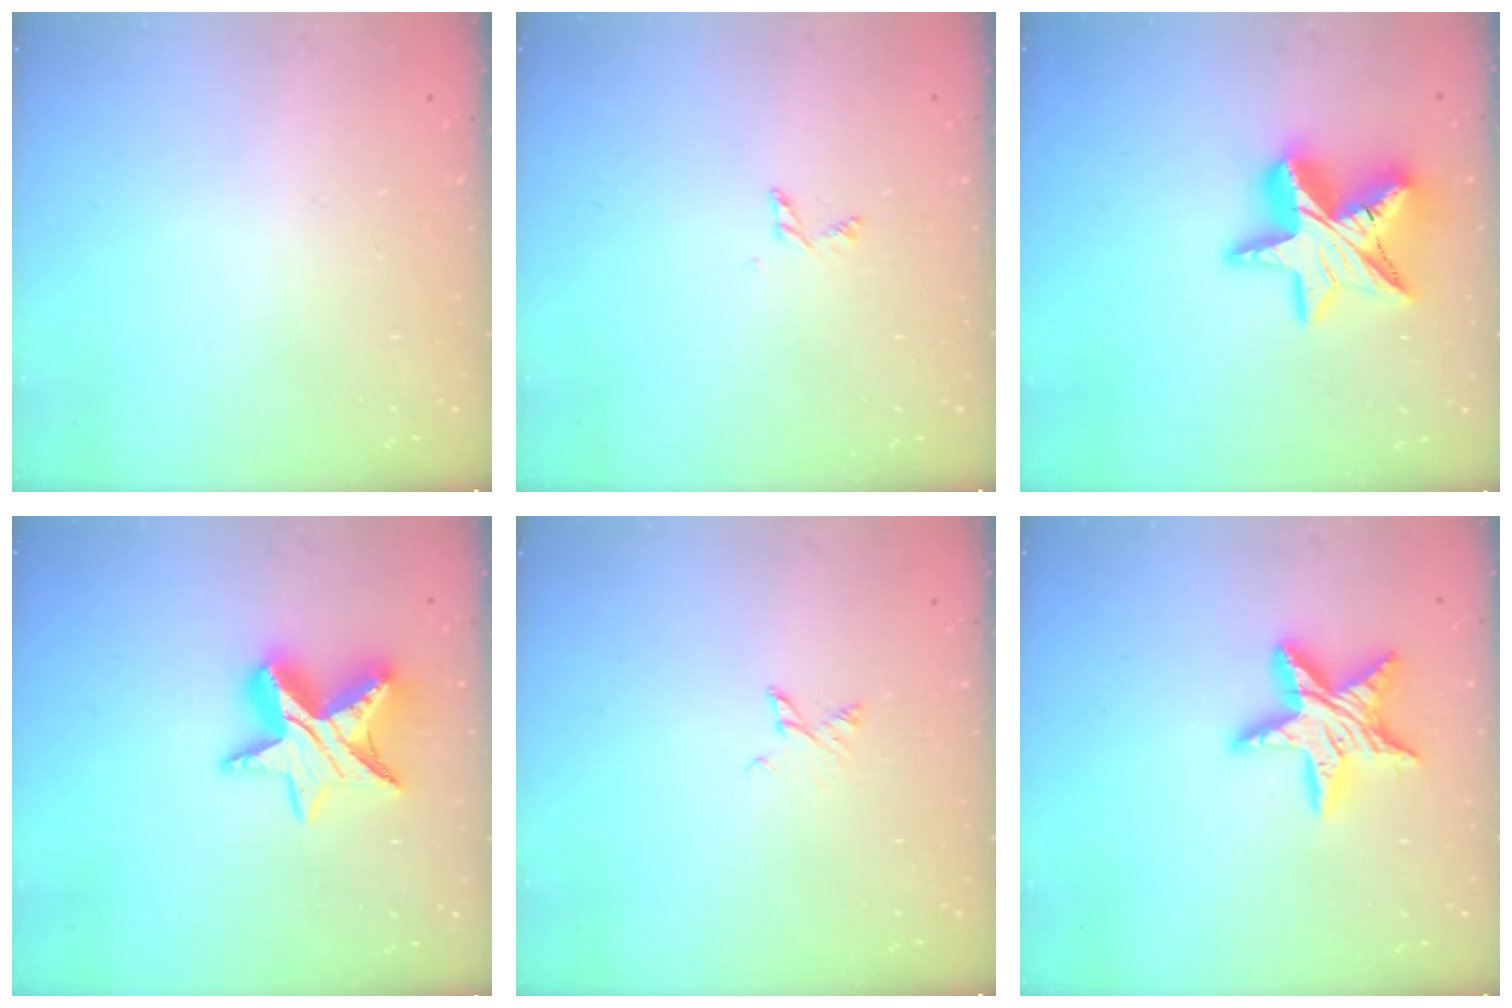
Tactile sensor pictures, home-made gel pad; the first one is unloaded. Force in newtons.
{"total": 2.8, "press": 2.8, "slide": 0.2}
{"total": 20.0, "press": 19.9, "slide": 1.7}
{"total": 13.9, "press": 13.8, "slide": 0.9}
{"total": 2.6, "press": 2.6, "slide": 0.4}
{"total": 15.2, "press": 15.2, "slide": 1.1}